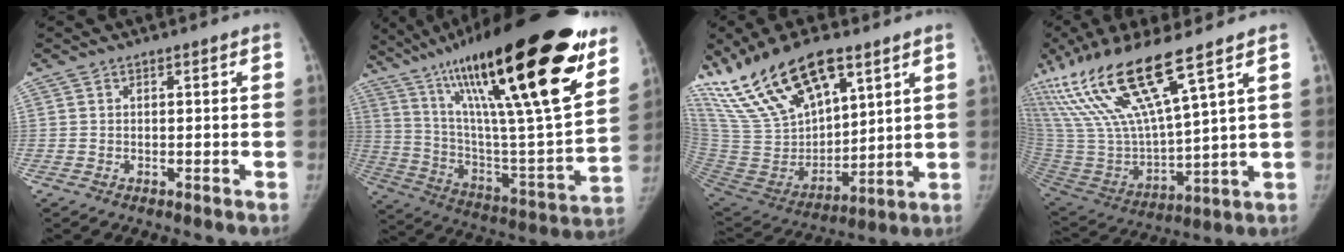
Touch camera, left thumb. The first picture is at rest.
{"total": 38.9, "force": [23.5, 8.0, 29.9], "torque": [-0.427, -0.049, 0.392]}
{"total": 23.4, "force": [15.1, 10.0, 14.9], "torque": [-0.259, -0.054, 0.294]}
{"total": 23.9, "force": [14.3, 5.1, 18.5], "torque": [-0.385, -0.044, 0.281]}